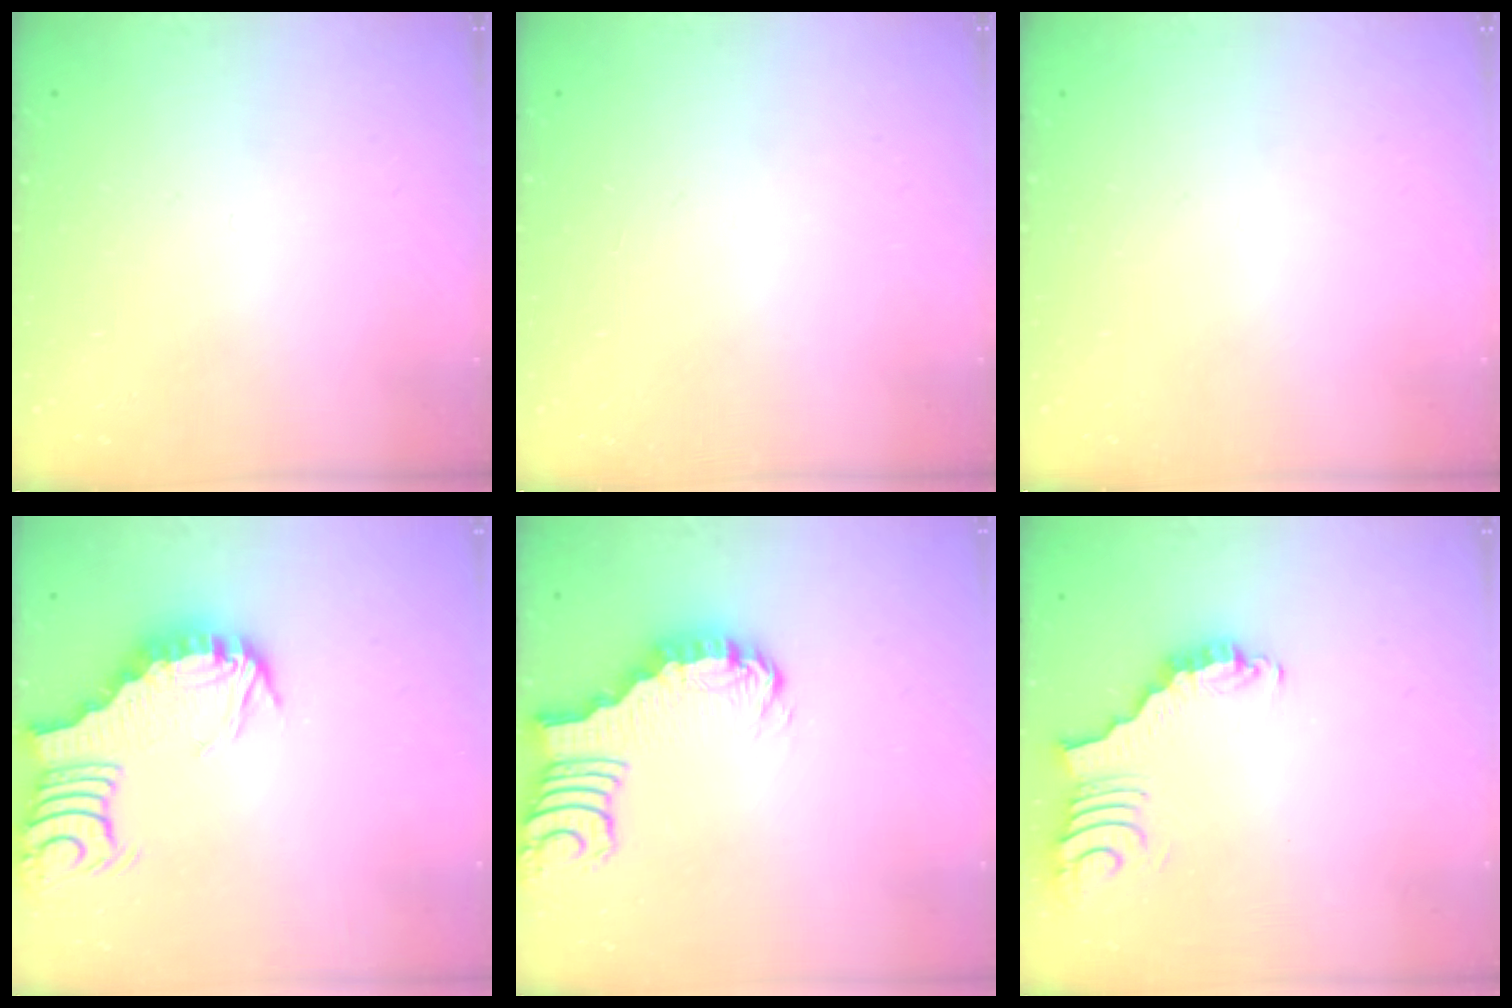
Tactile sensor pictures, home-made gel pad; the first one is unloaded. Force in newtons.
{"total": 0.0}
{"total": 0.0}
{"total": 5.4, "press": 5.4, "slide": 0.5}
{"total": 2.7, "press": 2.7, "slide": 0.4}
{"total": 3.7, "press": 3.6, "slide": 0.7}